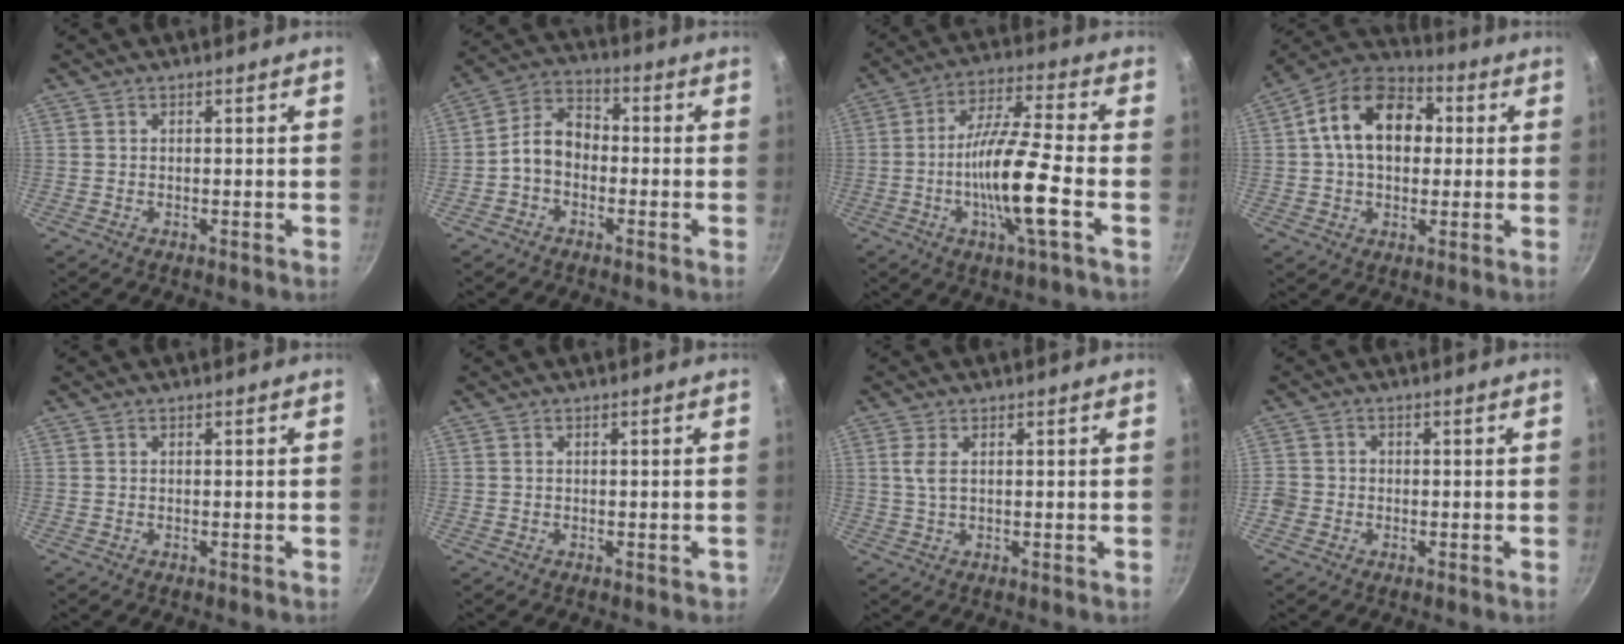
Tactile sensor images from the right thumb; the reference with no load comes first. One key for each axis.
{"total": 7.5, "fx": -1.7, "fy": 5.4, "fz": 4.9, "tx": -0.069, "ty": 0.037, "tz": -0.045}
{"total": 14.3, "fx": -3.7, "fy": 1.7, "fz": 13.7, "tx": -0.248, "ty": 0.023, "tz": -0.081}
{"total": 16.0, "fx": 2.4, "fy": 11.1, "fz": 11.2, "tx": -0.151, "ty": 0.028, "tz": 0.020}
{"total": 0.0}
{"total": 0.8, "fx": -0.3, "fy": 0.4, "fz": 0.6, "tx": -0.002, "ty": 0.002, "tz": -0.003}
{"total": 2.7, "fx": 0.8, "fy": 1.1, "fz": 2.4, "tx": -0.051, "ty": 0.001, "tz": 0.018}
{"total": 2.8, "fx": -1.0, "fy": 2.5, "fz": 0.9, "tx": -0.012, "ty": 0.011, "tz": -0.021}